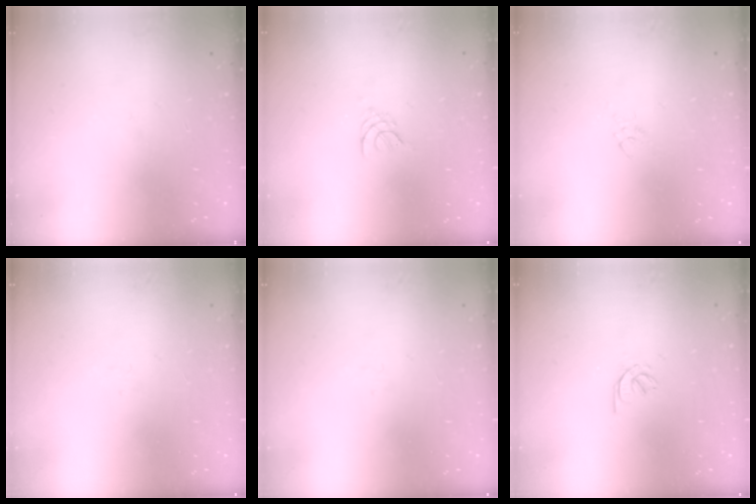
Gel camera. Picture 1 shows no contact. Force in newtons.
{"total": 2.0, "press": 1.9, "slide": 0.4}
{"total": 2.7, "press": 2.5, "slide": 0.9}
{"total": 1.6, "press": 1.5, "slide": 0.4}
{"total": 1.6, "press": 1.5, "slide": 0.4}
{"total": 2.0, "press": 1.9, "slide": 0.6}